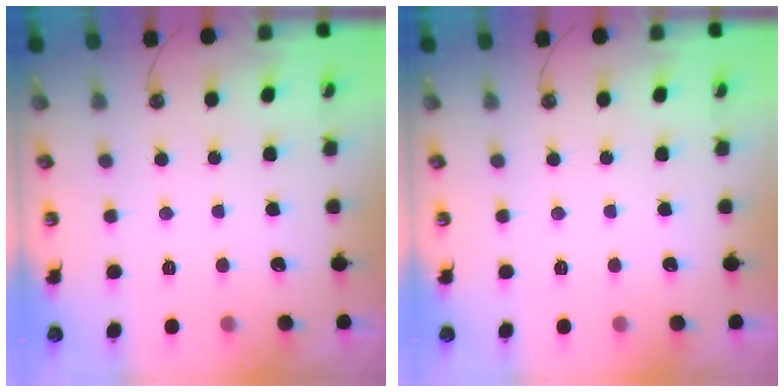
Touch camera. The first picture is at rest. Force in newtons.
{"total": 0.0}